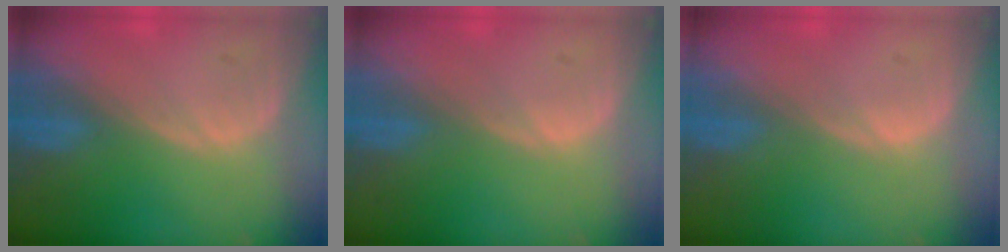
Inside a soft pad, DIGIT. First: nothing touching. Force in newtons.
{"total": 0.0}
{"total": 0.5, "press": 0.1, "slide": 0.5}